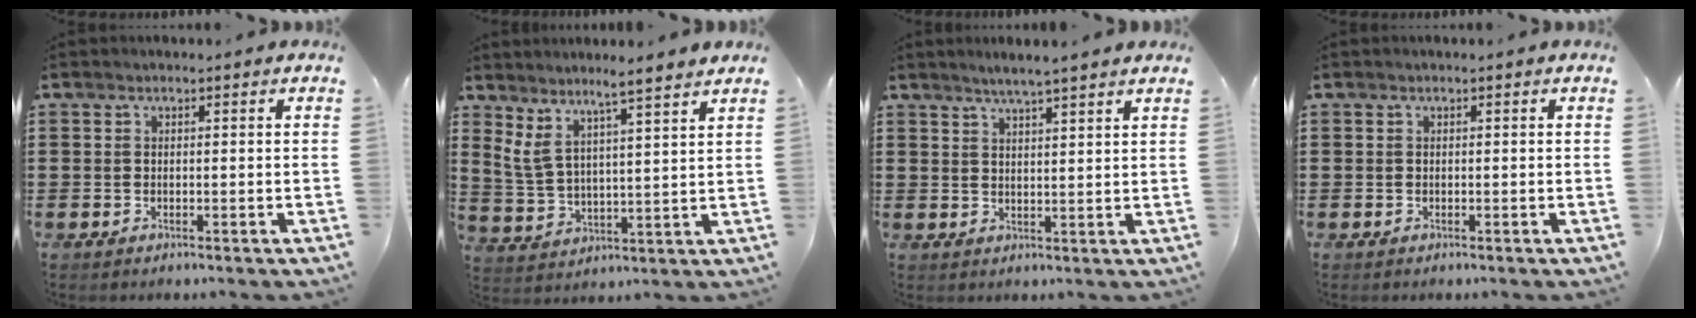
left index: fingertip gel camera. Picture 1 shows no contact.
{"total": 5.4, "force": [4.6, 0.0, 2.9], "torque": [-0.076, -0.032, 0.075]}
{"total": 3.2, "force": [3.0, -0.6, 1.0], "torque": [-0.028, -0.008, 0.052]}
{"total": 0.0}